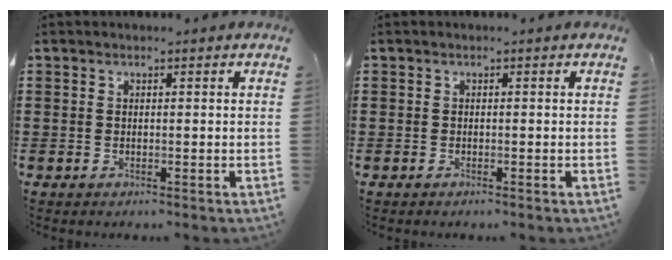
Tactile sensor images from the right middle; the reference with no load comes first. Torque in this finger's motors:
{"motor_torque": [0.07, 0.02, 0.03, 0.00]}